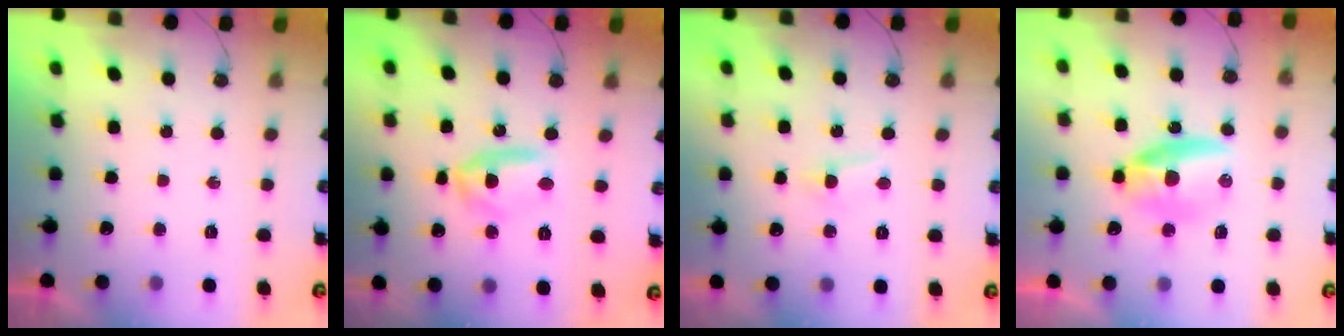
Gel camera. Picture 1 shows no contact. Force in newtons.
{"total": 7.7, "press": 7.7, "slide": 0.9}
{"total": 4.1, "press": 4.1, "slide": 0.4}
{"total": 9.4, "press": 9.3, "slide": 1.0}